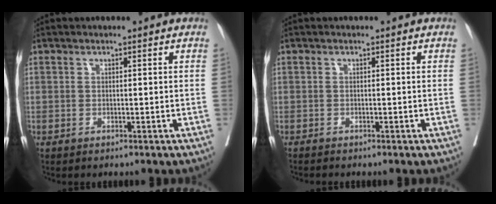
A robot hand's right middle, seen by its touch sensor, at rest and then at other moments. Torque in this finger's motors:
{"motor_torque": [-0.13, 0.14, 0.02, 0.00]}